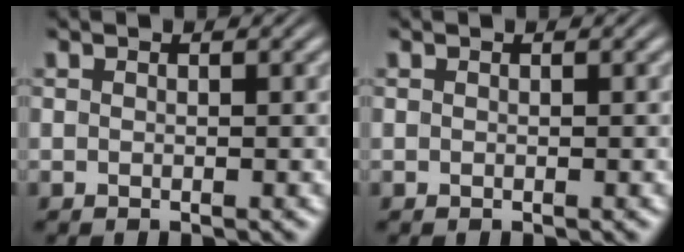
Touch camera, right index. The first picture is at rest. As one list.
[{"total": 0.0}]